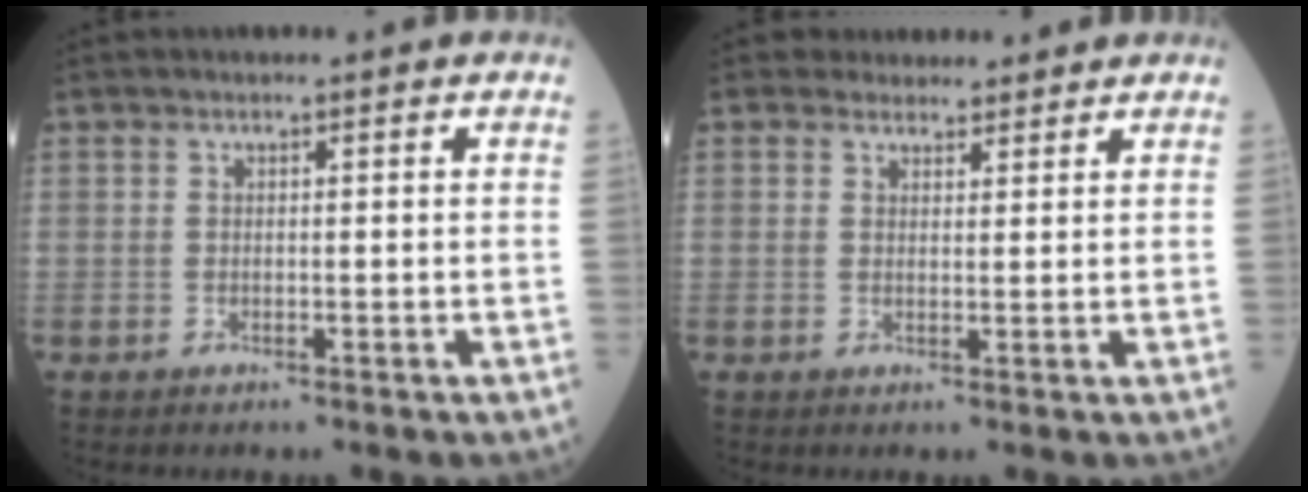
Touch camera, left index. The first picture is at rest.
{"total": 4.1, "force": [3.7, 1.7, 0.1], "torque": [0.014, 0.008, 0.047]}